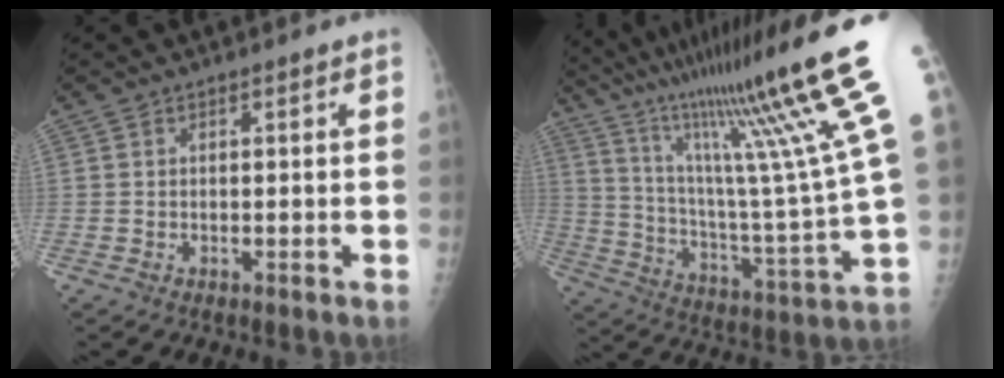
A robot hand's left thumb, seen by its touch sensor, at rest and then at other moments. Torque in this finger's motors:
{"motor_torque": [1.55, -0.89, 1.37, -1.40, 0.42]}